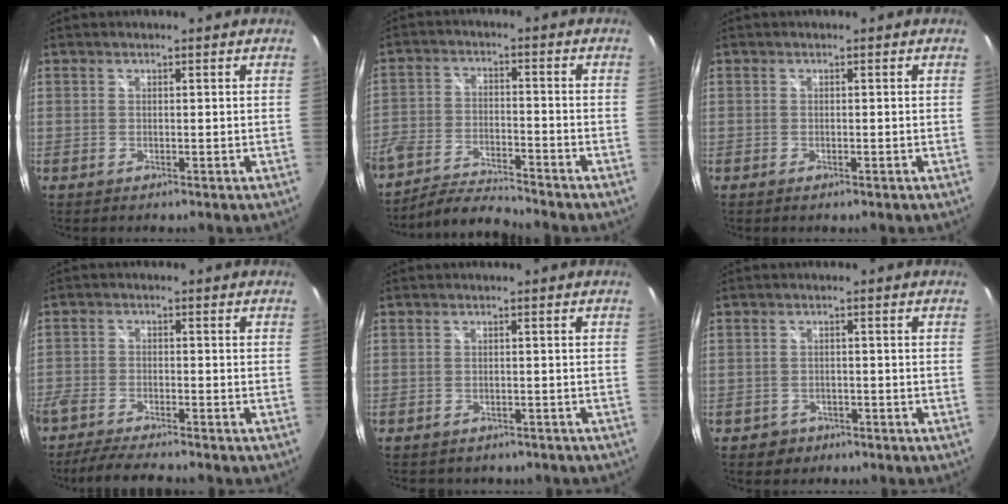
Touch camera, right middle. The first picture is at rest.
{"total": 9.1, "force": [-8.2, 1.4, 3.5], "torque": [-0.083, -0.009, -0.157]}
{"total": 0.6, "force": [-0.4, 0.2, 0.3], "torque": [-0.006, -0.003, -0.008]}
{"total": 8.4, "force": [-7.5, 1.2, 3.6], "torque": [-0.098, -0.018, -0.133]}
{"total": 4.5, "force": [-3.5, 2.3, 1.5], "torque": [-0.028, -0.011, -0.040]}
{"total": 3.5, "force": [-2.0, 2.8, 0.6], "torque": [-0.023, 0.001, -0.025]}